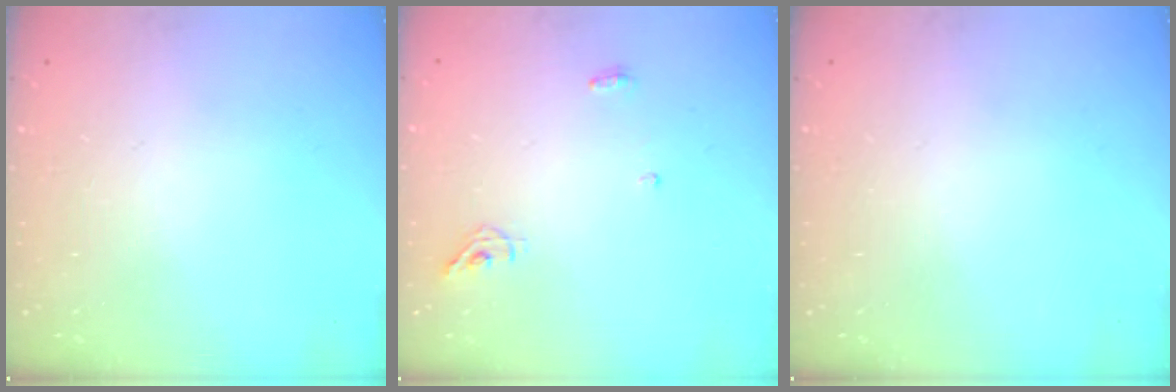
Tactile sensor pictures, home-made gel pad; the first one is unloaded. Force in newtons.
{"total": 5.1, "press": 5.0, "slide": 0.8}
{"total": 0.0}